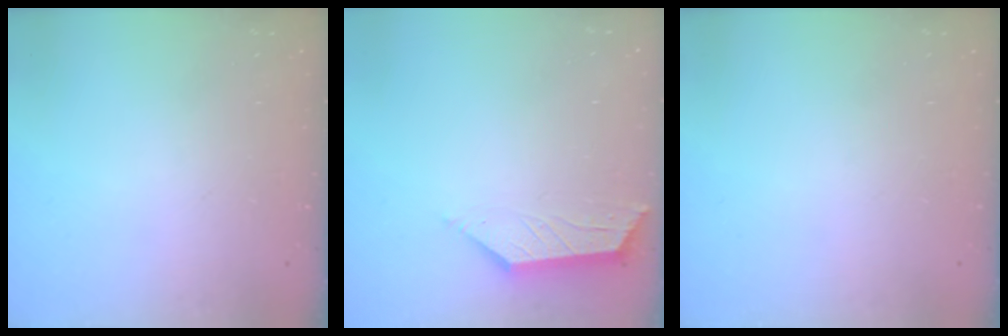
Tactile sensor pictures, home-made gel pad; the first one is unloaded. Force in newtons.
{"total": 3.0, "press": 2.9, "slide": 0.5}
{"total": 0.0}